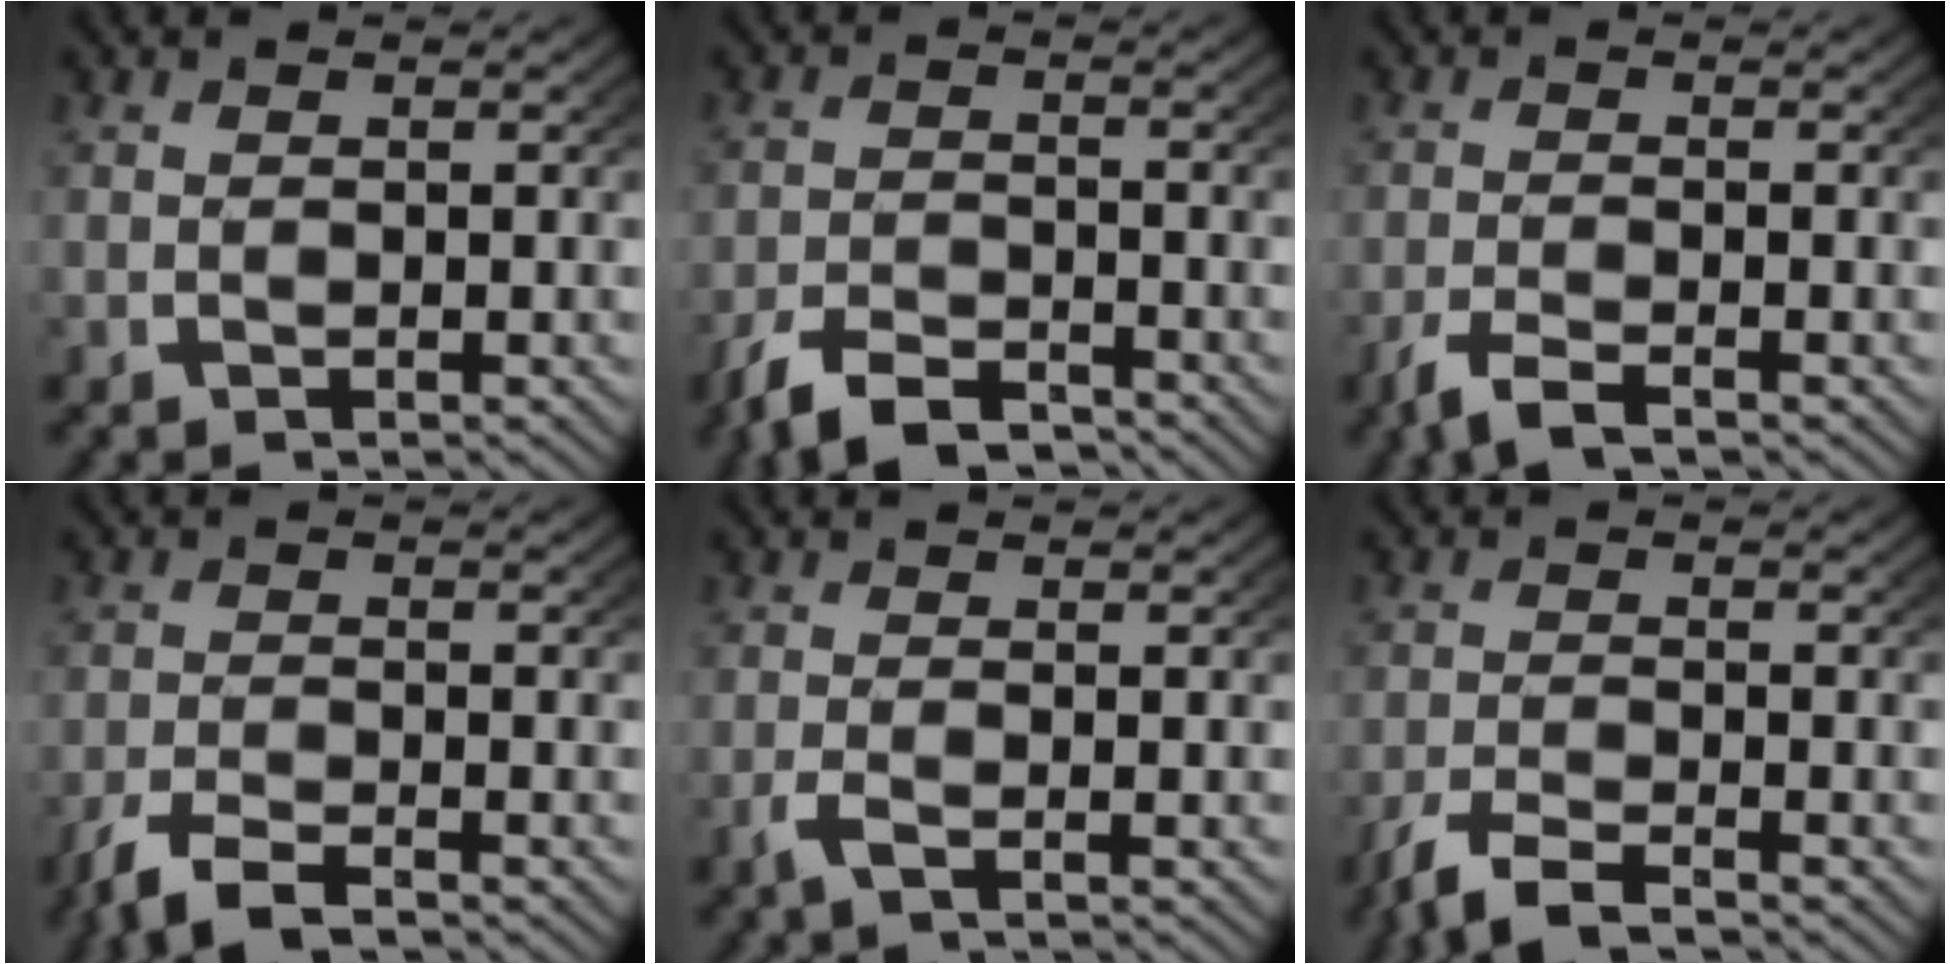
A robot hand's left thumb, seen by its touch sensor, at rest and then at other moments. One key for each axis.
{"total": 4.1, "fx": -3.5, "fy": 1.6, "fz": 1.5, "tx": -0.030, "ty": -0.010, "tz": -0.063}
{"total": 2.8, "fx": -2.1, "fy": 1.0, "fz": 1.6, "tx": -0.040, "ty": -0.007, "tz": -0.039}
{"total": 3.6, "fx": -2.9, "fy": 1.4, "fz": 1.7, "tx": -0.041, "ty": -0.010, "tz": -0.051}
{"total": 1.5, "fx": -1.0, "fy": 0.3, "fz": 1.2, "tx": -0.031, "ty": -0.004, "tz": -0.020}
{"total": 4.0, "fx": -3.1, "fy": 1.5, "fz": 2.0, "tx": -0.048, "ty": -0.009, "tz": -0.054}